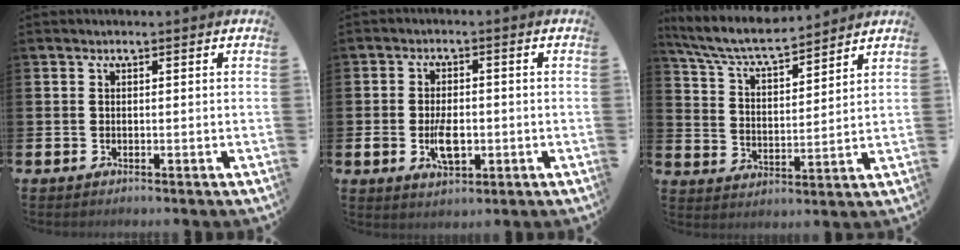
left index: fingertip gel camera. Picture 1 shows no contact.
{"total": 4.9, "force": [-1.1, 2.7, 3.9], "torque": [-0.048, -0.002, -0.021]}
{"total": 6.8, "force": [6.4, 0.7, 2.2], "torque": [-0.075, -0.035, 0.115]}